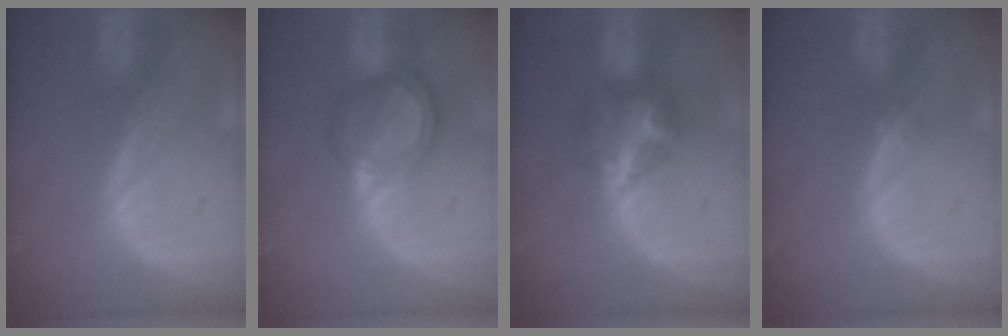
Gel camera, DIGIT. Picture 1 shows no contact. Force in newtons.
{"total": 6.0, "press": 5.4, "slide": 2.5}
{"total": 6.0, "press": 5.9, "slide": 0.4}
{"total": 1.0, "press": 0.9, "slide": 0.4}